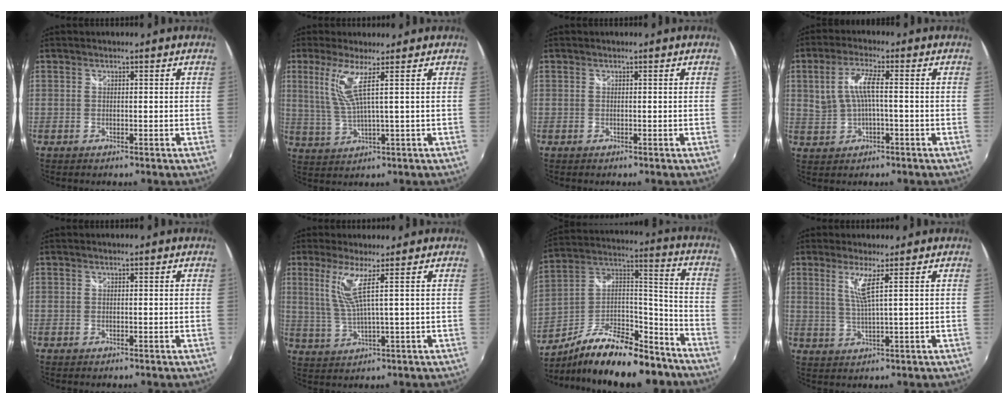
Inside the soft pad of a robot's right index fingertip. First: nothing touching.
{"total": 6.1, "force": [2.7, -0.5, 5.5], "torque": [-0.115, -0.005, 0.061]}
{"total": 0.0}
{"total": 6.0, "force": [-0.1, 1.8, 5.7], "torque": [-0.110, 0.002, 0.006]}
{"total": 0.0}
{"total": 5.8, "force": [2.7, -0.8, 5.0], "torque": [-0.105, -0.007, 0.059]}
{"total": 22.5, "force": [-16.3, 8.4, 13.0], "torque": [-0.229, 0.024, -0.253]}
{"total": 4.2, "force": [2.1, -0.8, 3.5], "torque": [-0.068, -0.006, 0.043]}